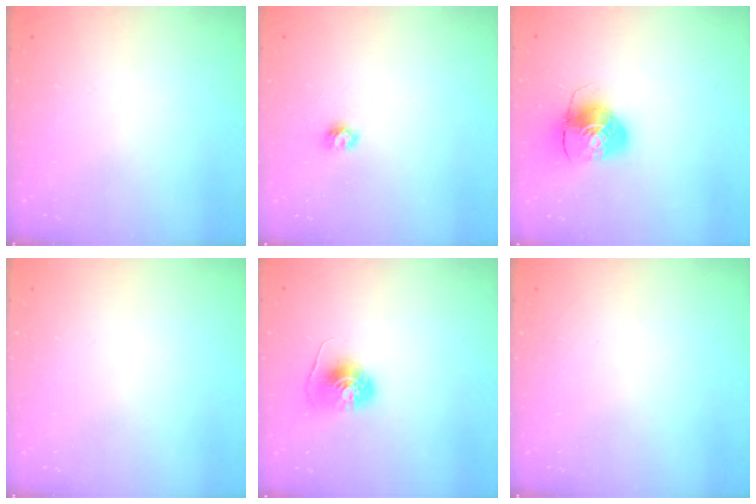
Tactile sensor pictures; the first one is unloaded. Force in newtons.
{"total": 3.5, "press": 3.4, "slide": 0.3}
{"total": 9.1, "press": 9.1, "slide": 0.5}
{"total": 0.0}
{"total": 7.1, "press": 7.1, "slide": 0.4}
{"total": 0.0}